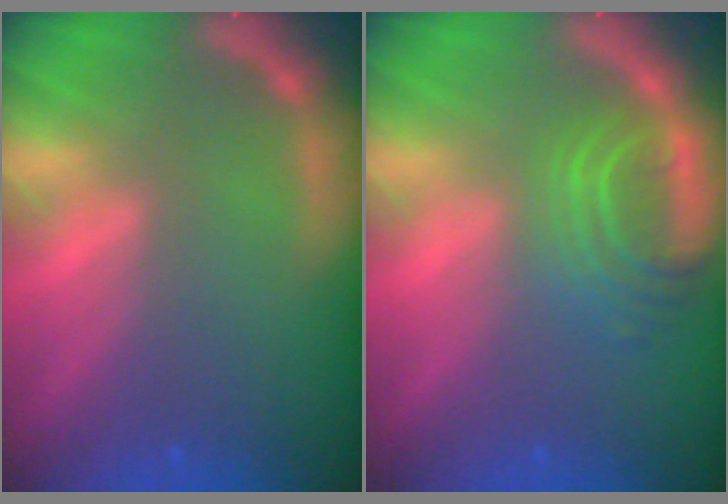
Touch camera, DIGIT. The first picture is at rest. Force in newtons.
{"total": 5.0}